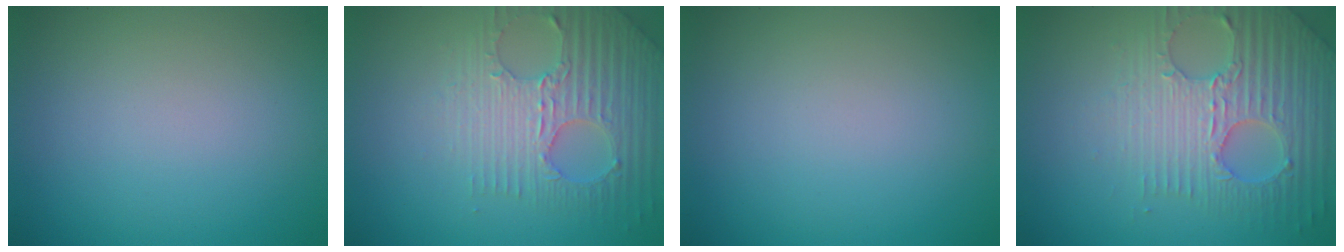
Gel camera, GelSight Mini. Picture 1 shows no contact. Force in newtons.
{"total": 3.9, "press": 3.7, "slide": 0.9}
{"total": 0.0}
{"total": 4.7, "press": 4.6, "slide": 1.2}